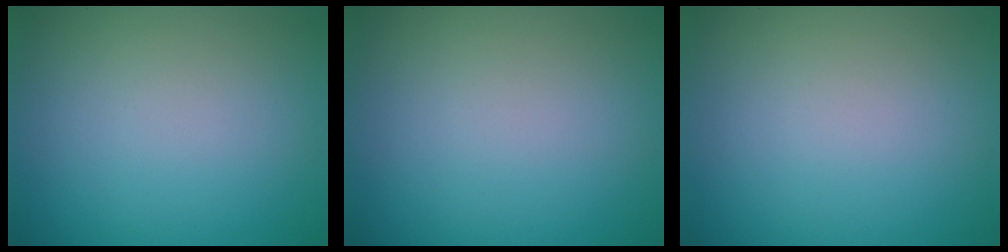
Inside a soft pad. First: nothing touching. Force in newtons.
{"total": 0.0}
{"total": 0.0}